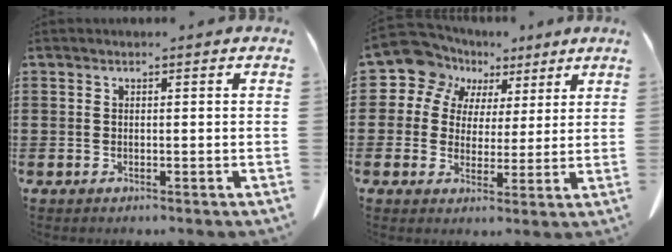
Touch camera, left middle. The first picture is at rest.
{"total": 8.9, "force": [6.0, 6.4, 1.7], "torque": [-0.093, -0.025, 0.110]}